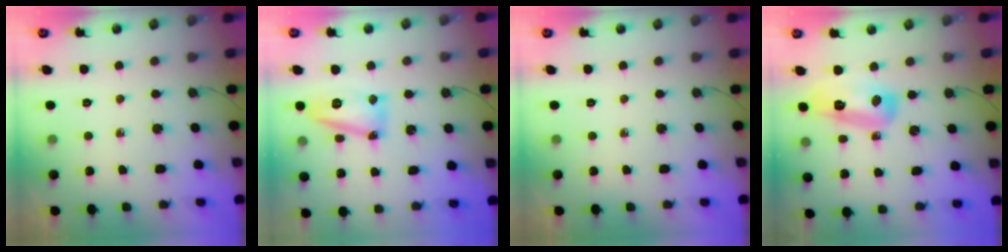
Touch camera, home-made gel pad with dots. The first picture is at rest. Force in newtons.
{"total": 13.7, "press": 13.6, "slide": 1.4}
{"total": 0.0}
{"total": 11.9, "press": 11.8, "slide": 1.1}